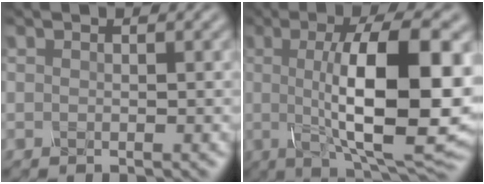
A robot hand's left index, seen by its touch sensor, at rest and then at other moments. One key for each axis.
{"total": 14.0, "fx": 0.3, "fy": 4.2, "fz": 13.4, "tx": -0.176, "ty": 0.000, "tz": 0.000}